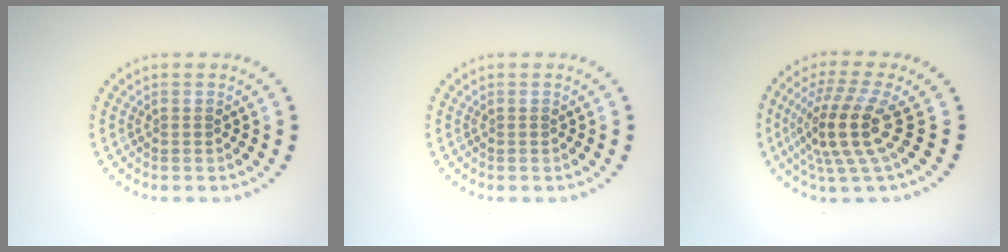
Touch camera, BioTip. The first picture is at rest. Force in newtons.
{"total": 0.0}
{"total": 5.1, "press": 3.7, "slide": 3.5}